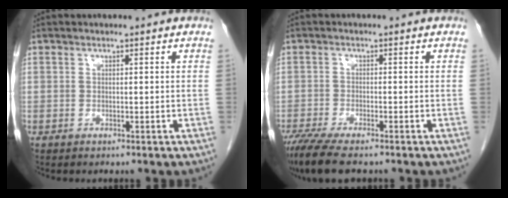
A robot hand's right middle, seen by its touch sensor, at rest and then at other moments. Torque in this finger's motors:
{"motor_torque": [1.18, -0.96, 0.05, 0.09]}